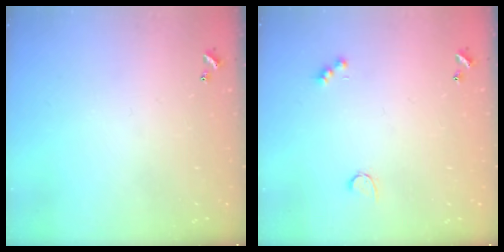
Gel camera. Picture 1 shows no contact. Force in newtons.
{"total": 2.6, "press": 2.5, "slide": 0.5}